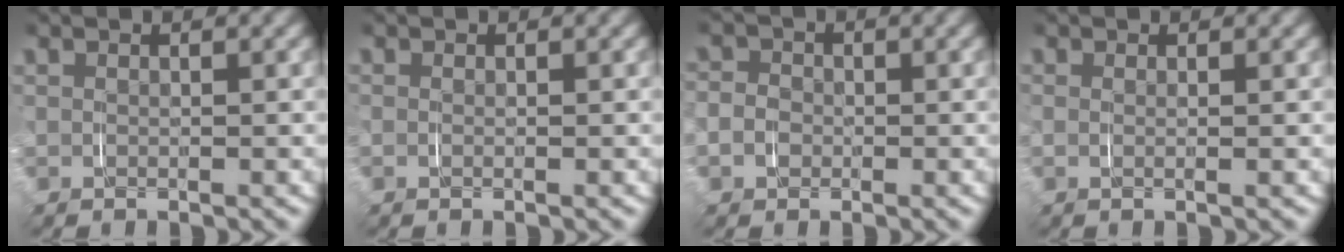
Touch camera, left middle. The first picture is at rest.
{"total": 0.0}
{"total": 2.1, "force": [-0.7, 1.9, -0.4], "torque": [0.011, -0.006, -0.017]}
{"total": 1.1, "force": [0.4, -1.0, -0.2], "torque": [0.013, 0.001, 0.007]}